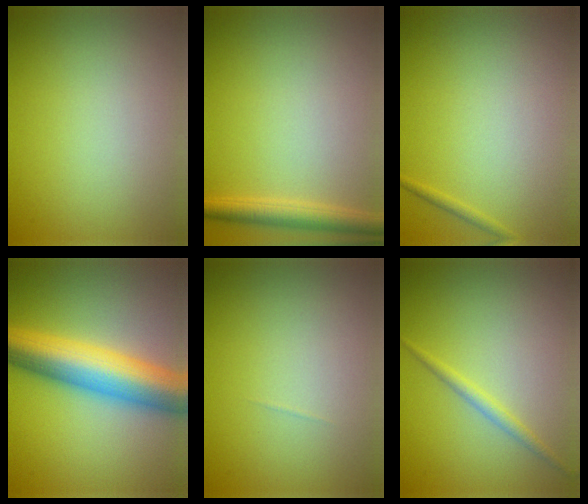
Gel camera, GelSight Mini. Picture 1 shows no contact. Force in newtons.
{"total": 2.7, "press": 2.7, "slide": 0.1}
{"total": 0.6, "press": 0.6, "slide": 0.1}
{"total": 10.0, "press": 10.0, "slide": 0.1}
{"total": 0.0}
{"total": 1.3, "press": 1.3, "slide": 0.1}